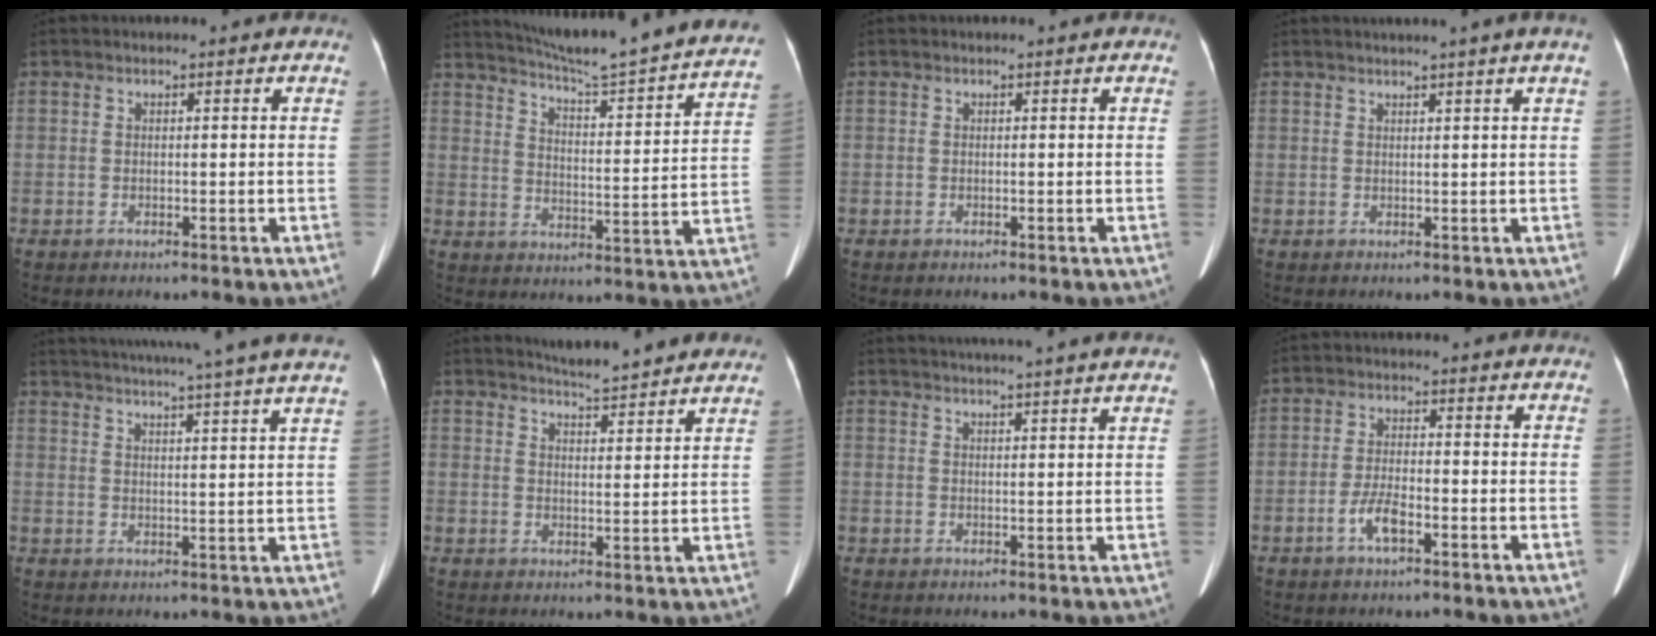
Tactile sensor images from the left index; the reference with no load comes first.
{"total": 25.7, "force": [23.2, 0.2, 11.0], "torque": [-0.172, -0.060, 0.297]}
{"total": 0.0}
{"total": 3.6, "force": [2.7, -1.3, 2.0], "torque": [-0.025, 0.006, 0.039]}
{"total": 24.2, "force": [21.6, -1.4, 10.8], "torque": [-0.177, -0.022, 0.277]}
{"total": 10.6, "force": [9.9, 0.6, 3.8], "torque": [-0.054, 0.004, 0.121]}
{"total": 14.3, "force": [12.8, -0.6, 6.3], "torque": [-0.105, 0.013, 0.161]}
{"total": 4.0, "force": [-2.1, 1.0, 3.2], "torque": [-0.067, 0.001, -0.041]}